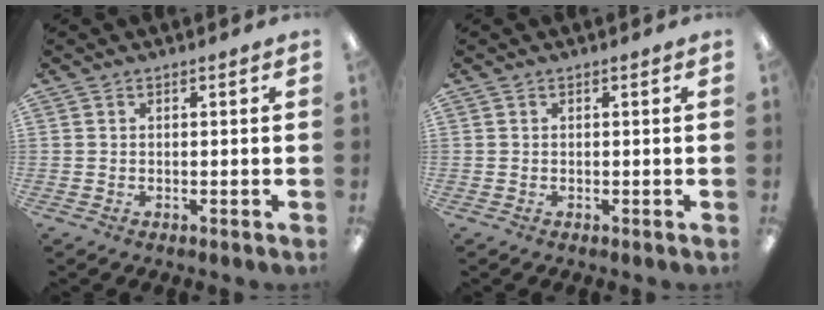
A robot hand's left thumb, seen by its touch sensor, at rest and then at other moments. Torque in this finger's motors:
{"motor_torque": [0.00, 0.00, 0.02, -0.02, 0.00]}